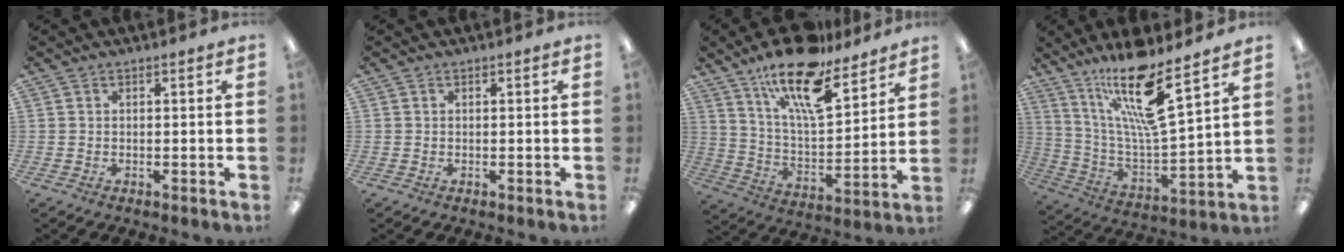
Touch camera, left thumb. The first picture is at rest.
{"total": 0.0}
{"total": 19.3, "force": [14.2, 6.4, 11.4], "torque": [-0.197, -0.086, 0.242]}
{"total": 18.5, "force": [13.0, 3.5, 12.7], "torque": [-0.242, -0.076, 0.211]}